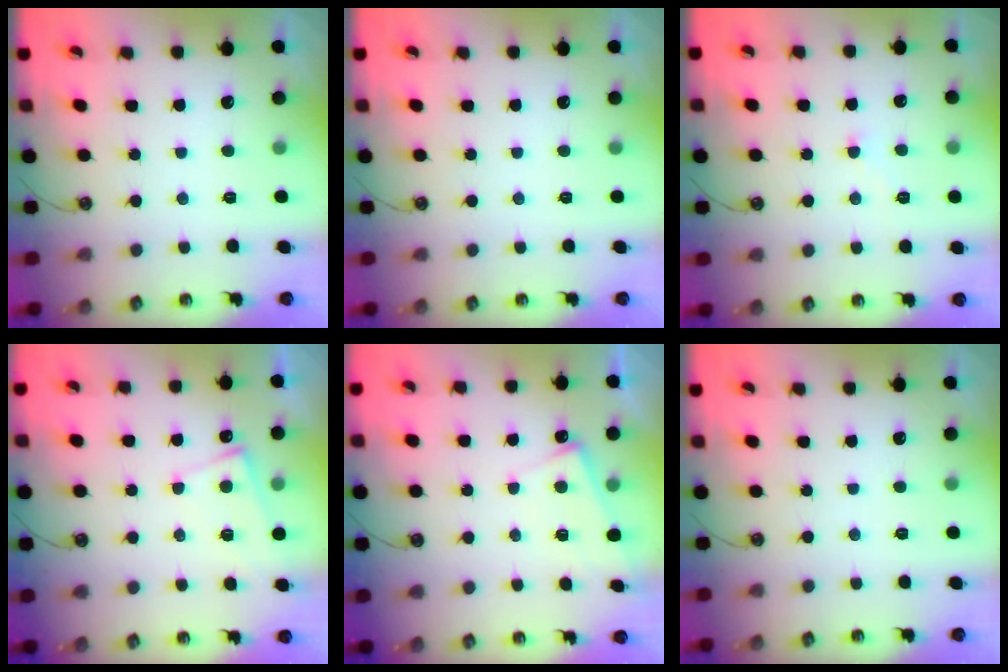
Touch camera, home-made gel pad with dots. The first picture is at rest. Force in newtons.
{"total": 0.0}
{"total": 0.5, "press": 0.2, "slide": 0.5}
{"total": 4.5, "press": 4.5, "slide": 0.3}
{"total": 5.4, "press": 5.4, "slide": 0.3}
{"total": 0.0}